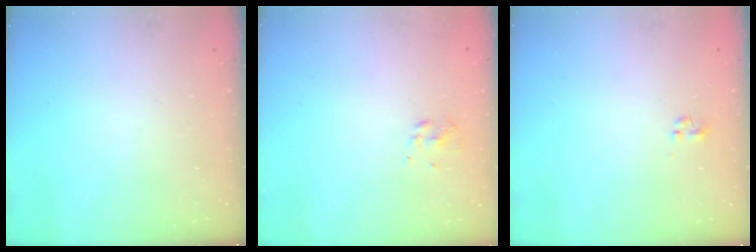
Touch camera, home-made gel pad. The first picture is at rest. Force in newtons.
{"total": 2.7, "press": 2.5, "slide": 0.8}
{"total": 0.0}